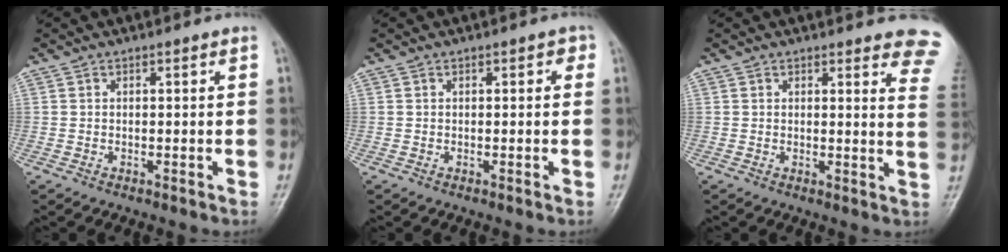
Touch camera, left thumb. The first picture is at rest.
{"total": 1.5, "force": [0.4, 0.8, 1.1], "torque": [-0.006, 0.003, 0.003]}
{"total": 9.5, "force": [8.3, 2.3, 4.0], "torque": [-0.006, -0.043, 0.064]}